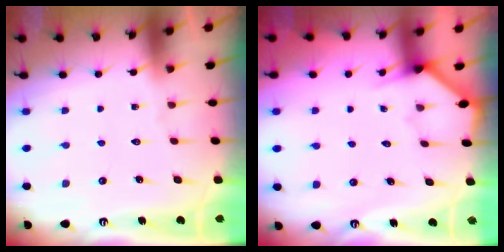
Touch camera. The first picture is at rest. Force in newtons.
{"total": 1.9, "press": 1.9, "slide": 0.1}